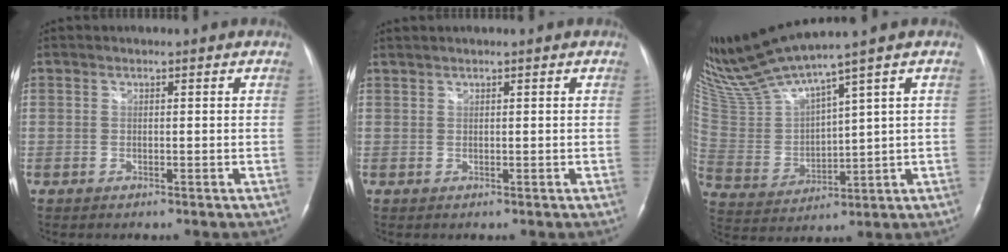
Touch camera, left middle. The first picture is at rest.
{"total": 1.0, "force": [0.9, -0.1, 0.4], "torque": [-0.010, 0.010, 0.022]}
{"total": 11.9, "force": [10.4, -1.4, 5.5], "torque": [-0.125, -0.007, 0.219]}